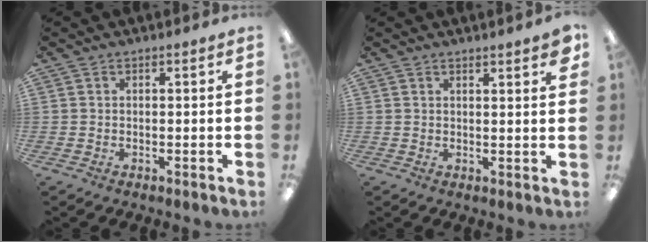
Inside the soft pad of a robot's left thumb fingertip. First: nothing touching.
{"total": 2.6, "force": [2.3, 0.0, 1.3], "torque": [-0.014, -0.014, 0.038]}